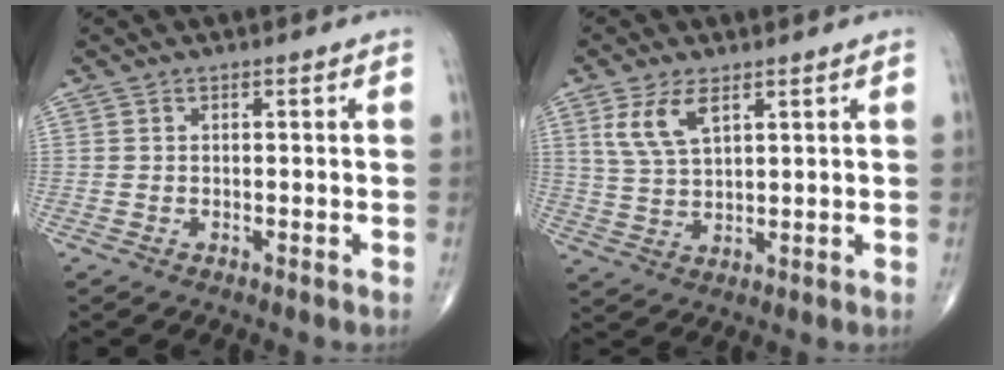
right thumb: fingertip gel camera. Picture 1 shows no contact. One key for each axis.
{"total": 6.8, "fx": 3.3, "fy": 3.0, "fz": 5.1, "tx": -0.103, "ty": -0.009, "tz": 0.074}